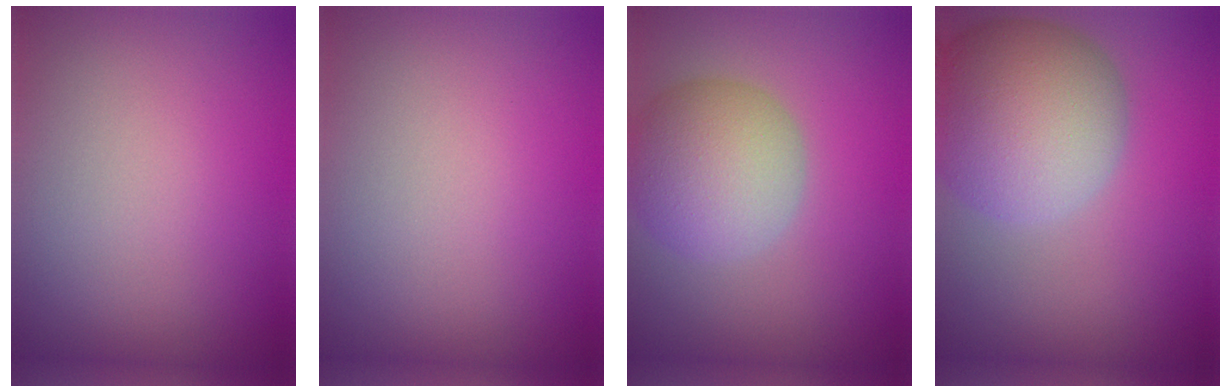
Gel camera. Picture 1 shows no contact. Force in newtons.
{"total": 0.0}
{"total": 7.0, "press": 7.0, "slide": 0.5}
{"total": 11.0, "press": 11.0, "slide": 0.6}